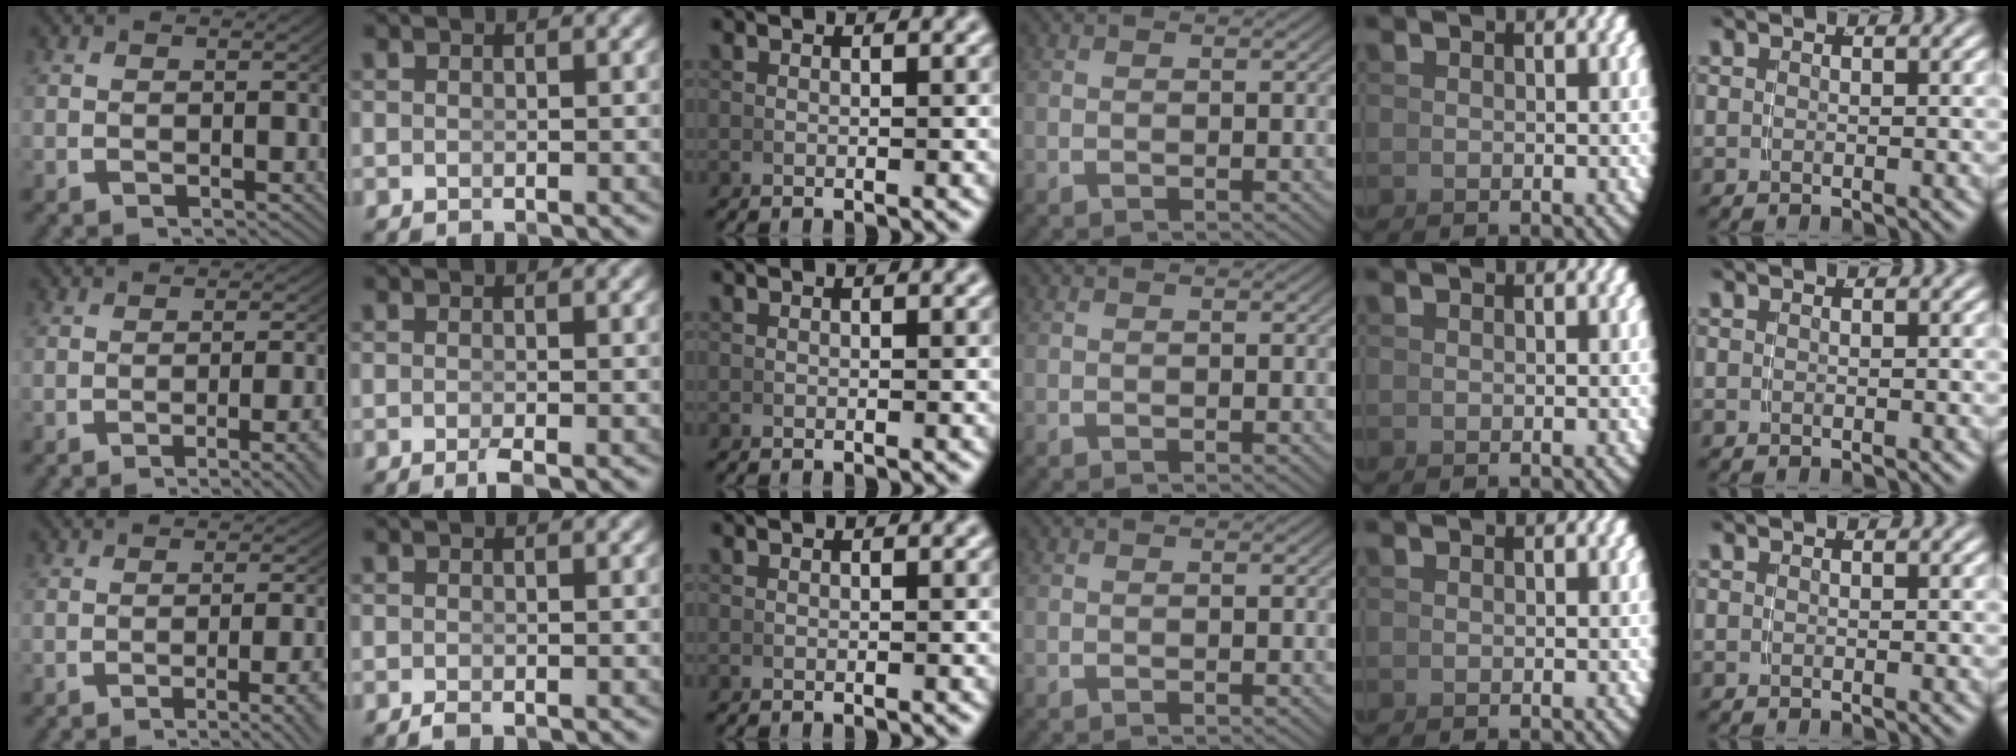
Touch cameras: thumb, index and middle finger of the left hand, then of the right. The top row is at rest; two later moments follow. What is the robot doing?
{"motion": "lift_and_place", "object": "cup"}